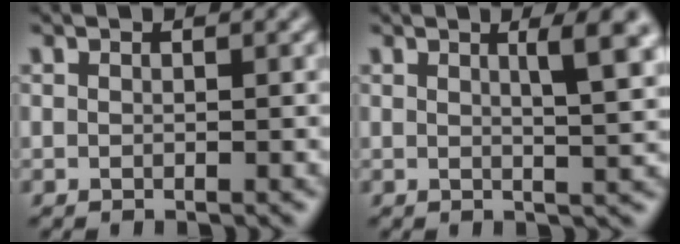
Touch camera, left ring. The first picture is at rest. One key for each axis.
{"total": 4.2, "fx": 1.5, "fy": 0.9, "fz": 3.8, "tx": -0.041, "ty": 0.002, "tz": 0.020}